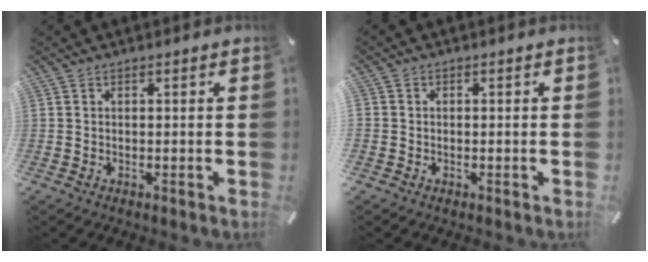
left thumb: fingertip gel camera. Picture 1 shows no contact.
{"total": 2.9, "force": [0.1, 2.9, -0.4], "torque": [0.013, 0.005, 0.000]}